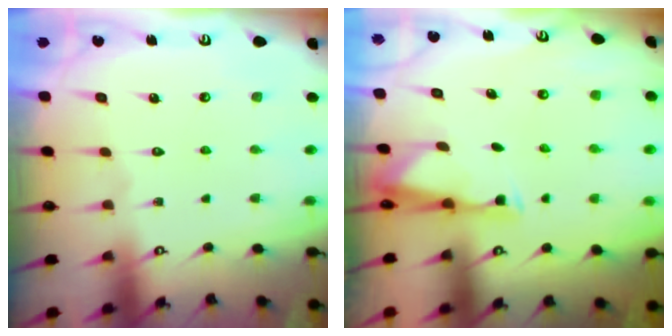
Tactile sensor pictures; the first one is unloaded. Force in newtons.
{"total": 2.8, "press": 2.8, "slide": 0.5}